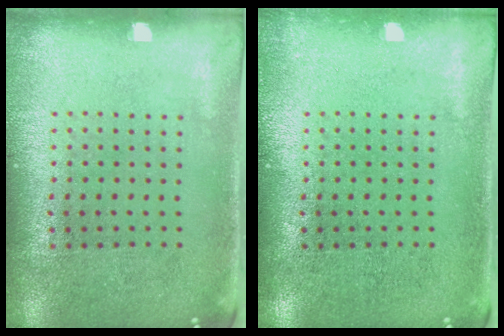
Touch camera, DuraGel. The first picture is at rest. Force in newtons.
{"total": 0.6, "press": 0.6, "slide": 0.1}